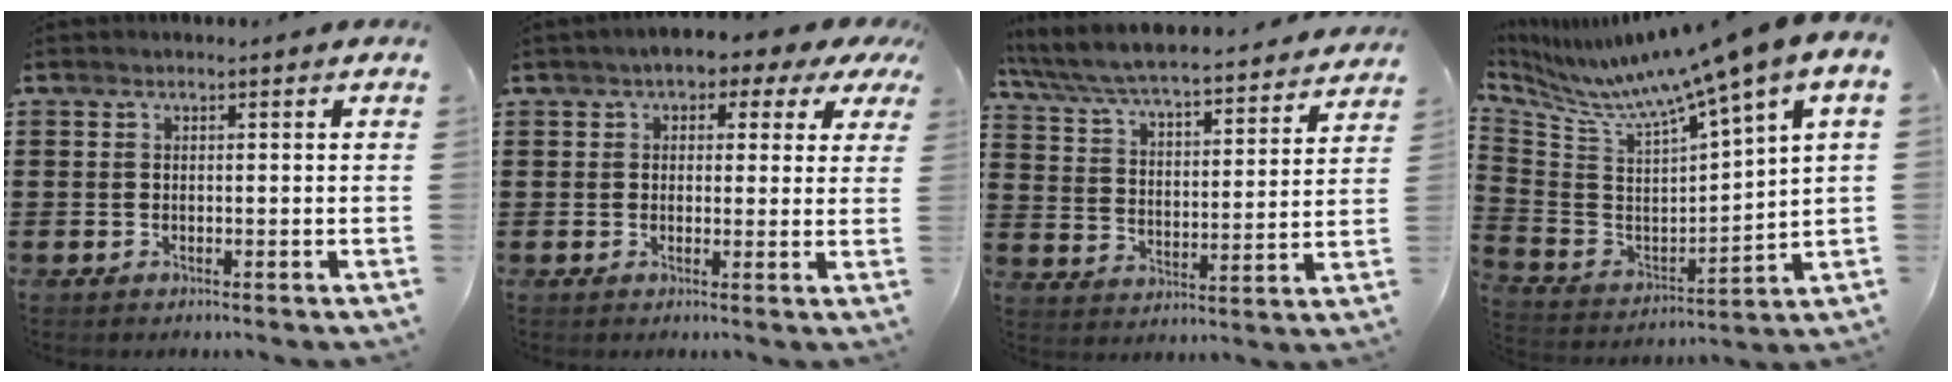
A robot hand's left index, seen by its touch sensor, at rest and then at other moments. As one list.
[{"total": 3.0, "force": [1.9, 1.7, 1.6], "torque": [-0.036, -0.002, 0.027]}, {"total": 5.8, "force": [5.6, 0.1, 1.7], "torque": [-0.060, -0.045, 0.090]}, {"total": 9.0, "force": [7.3, -1.6, 5.0], "torque": [-0.128, -0.072, 0.106]}]